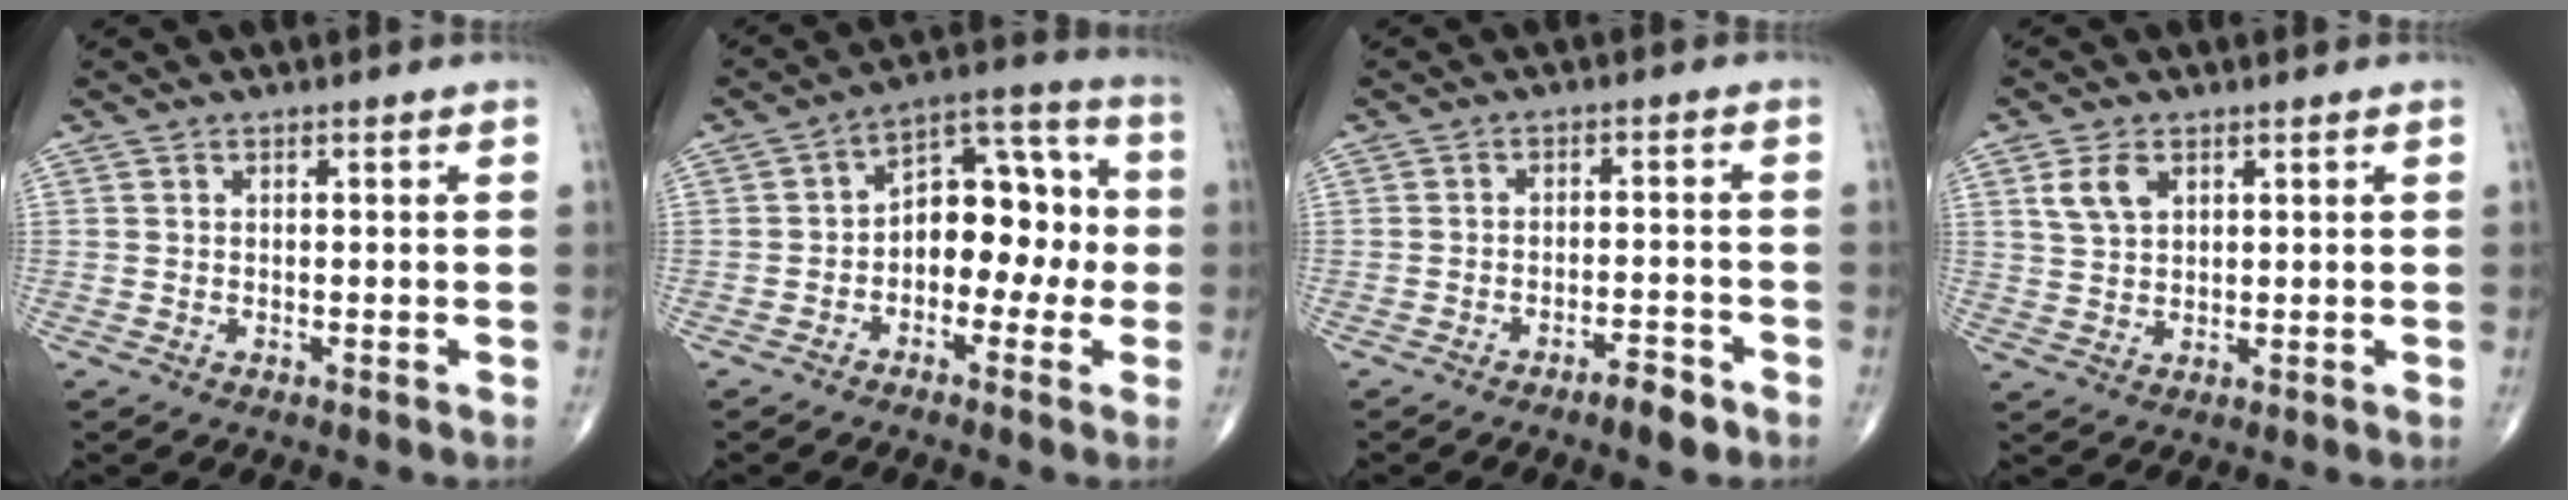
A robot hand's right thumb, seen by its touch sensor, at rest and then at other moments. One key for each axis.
{"total": 12.2, "fx": -1.5, "fy": 7.9, "fz": 9.2, "tx": -0.092, "ty": 0.049, "tz": -0.038}
{"total": 4.2, "fx": -3.1, "fy": 0.9, "fz": 2.6, "tx": -0.038, "ty": 0.019, "tz": -0.048}
{"total": 4.9, "fx": 2.1, "fy": 3.0, "fz": 3.2, "tx": -0.057, "ty": -0.002, "tz": 0.046}